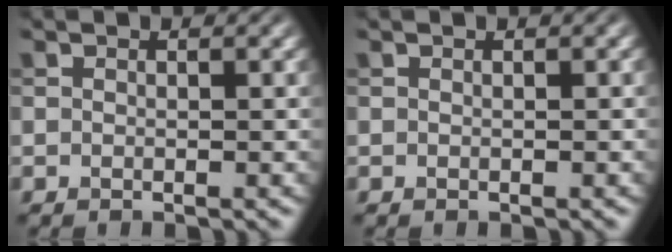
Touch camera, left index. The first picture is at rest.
{"total": 0.0}